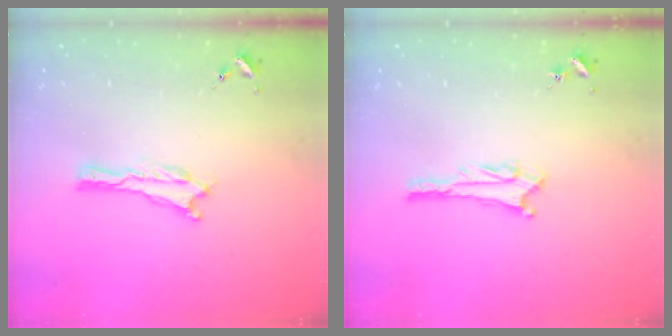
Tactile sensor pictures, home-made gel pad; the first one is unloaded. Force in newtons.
{"total": 2.8, "press": 2.8, "slide": 0.2}